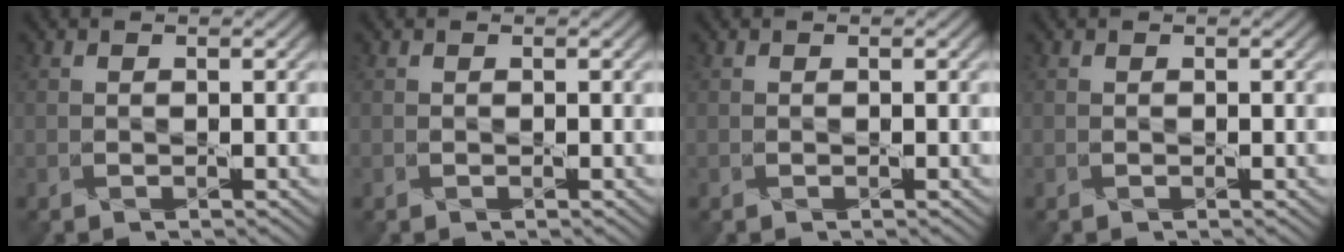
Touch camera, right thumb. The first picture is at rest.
{"total": 0.0}
{"total": 0.0}
{"total": 0.0}